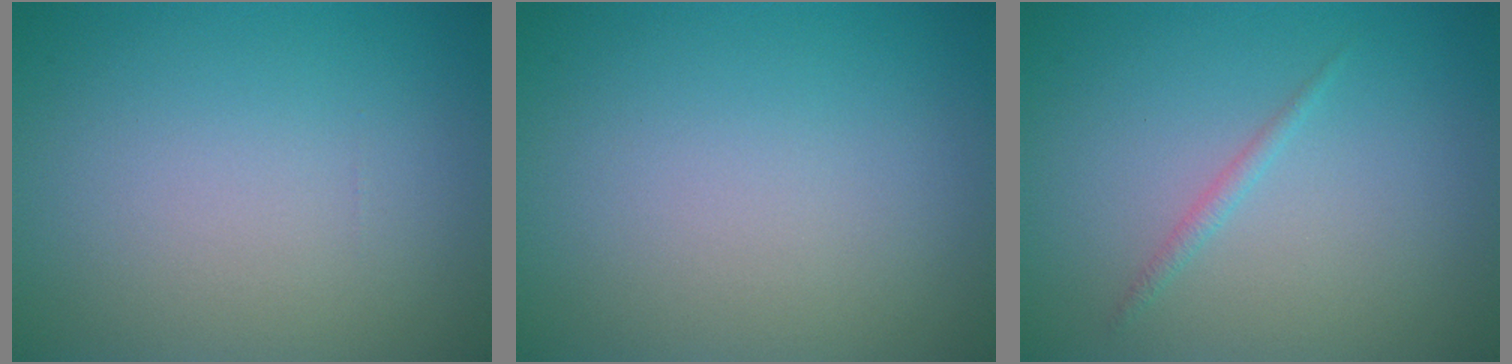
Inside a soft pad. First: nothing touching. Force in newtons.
{"total": 0.0}
{"total": 0.8, "press": 0.8, "slide": 0.1}